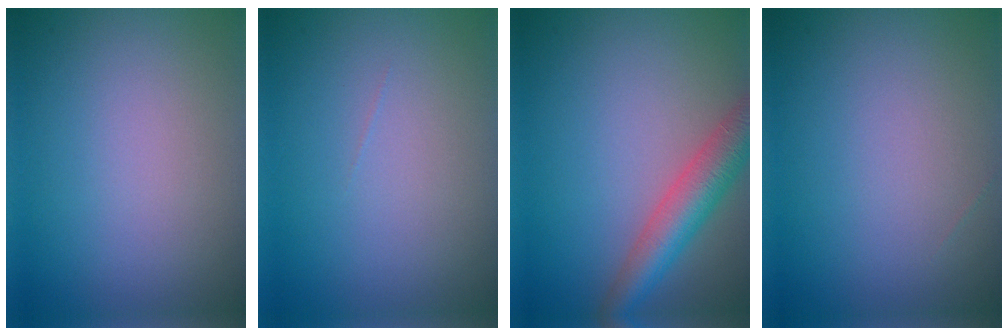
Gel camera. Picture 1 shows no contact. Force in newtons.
{"total": 0.0}
{"total": 5.0, "press": 5.0, "slide": 0.2}
{"total": 0.0}